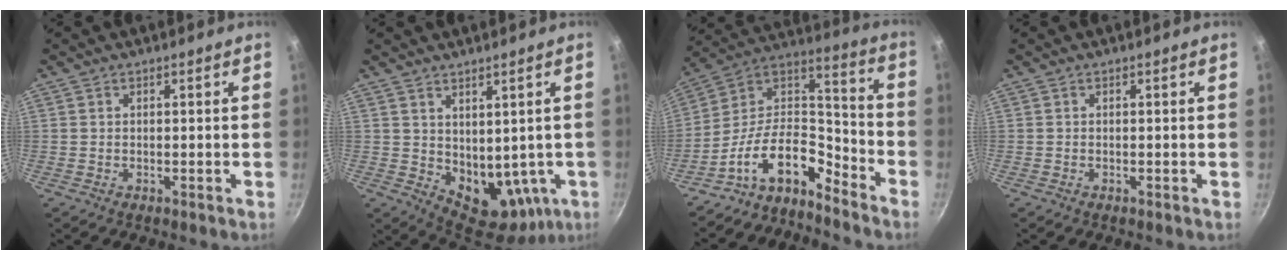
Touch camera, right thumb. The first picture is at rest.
{"total": 12.4, "force": [1.6, 8.4, 8.9], "torque": [-0.109, -0.023, 0.058]}
{"total": 14.0, "force": [-10.1, 6.0, 7.7], "torque": [-0.119, 0.107, -0.203]}
{"total": 0.0}